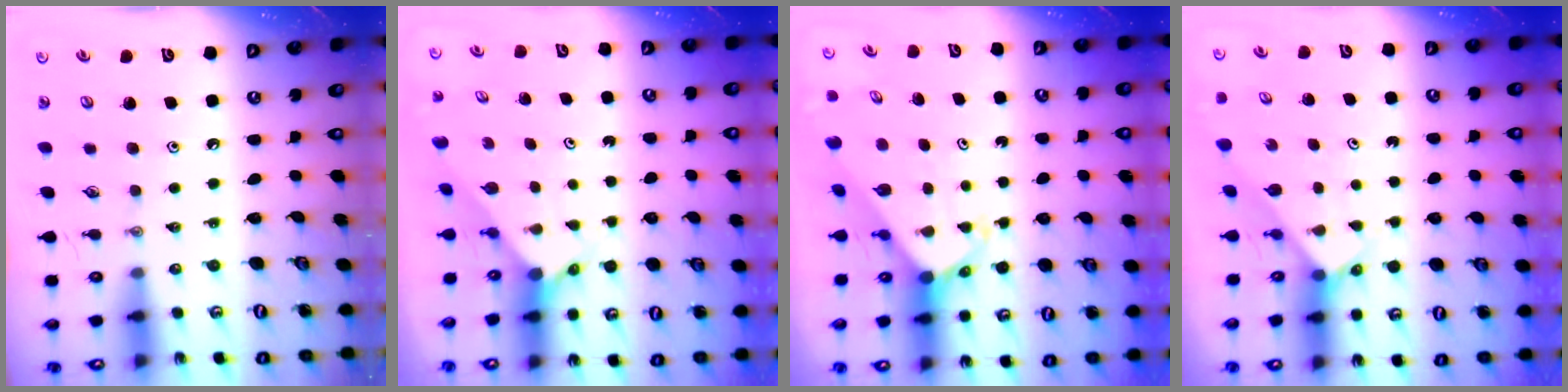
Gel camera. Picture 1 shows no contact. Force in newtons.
{"total": 1.7, "press": 1.7, "slide": 0.2}
{"total": 3.0, "press": 3.0, "slide": 0.1}
{"total": 2.2, "press": 2.2, "slide": 0.1}